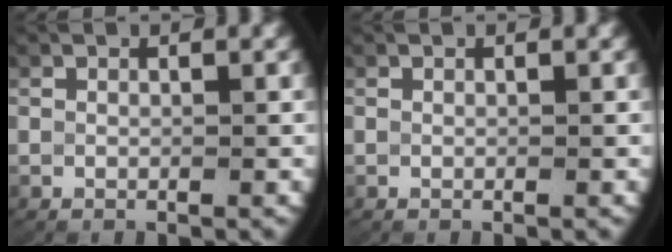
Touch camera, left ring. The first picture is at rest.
{"total": 0.0}